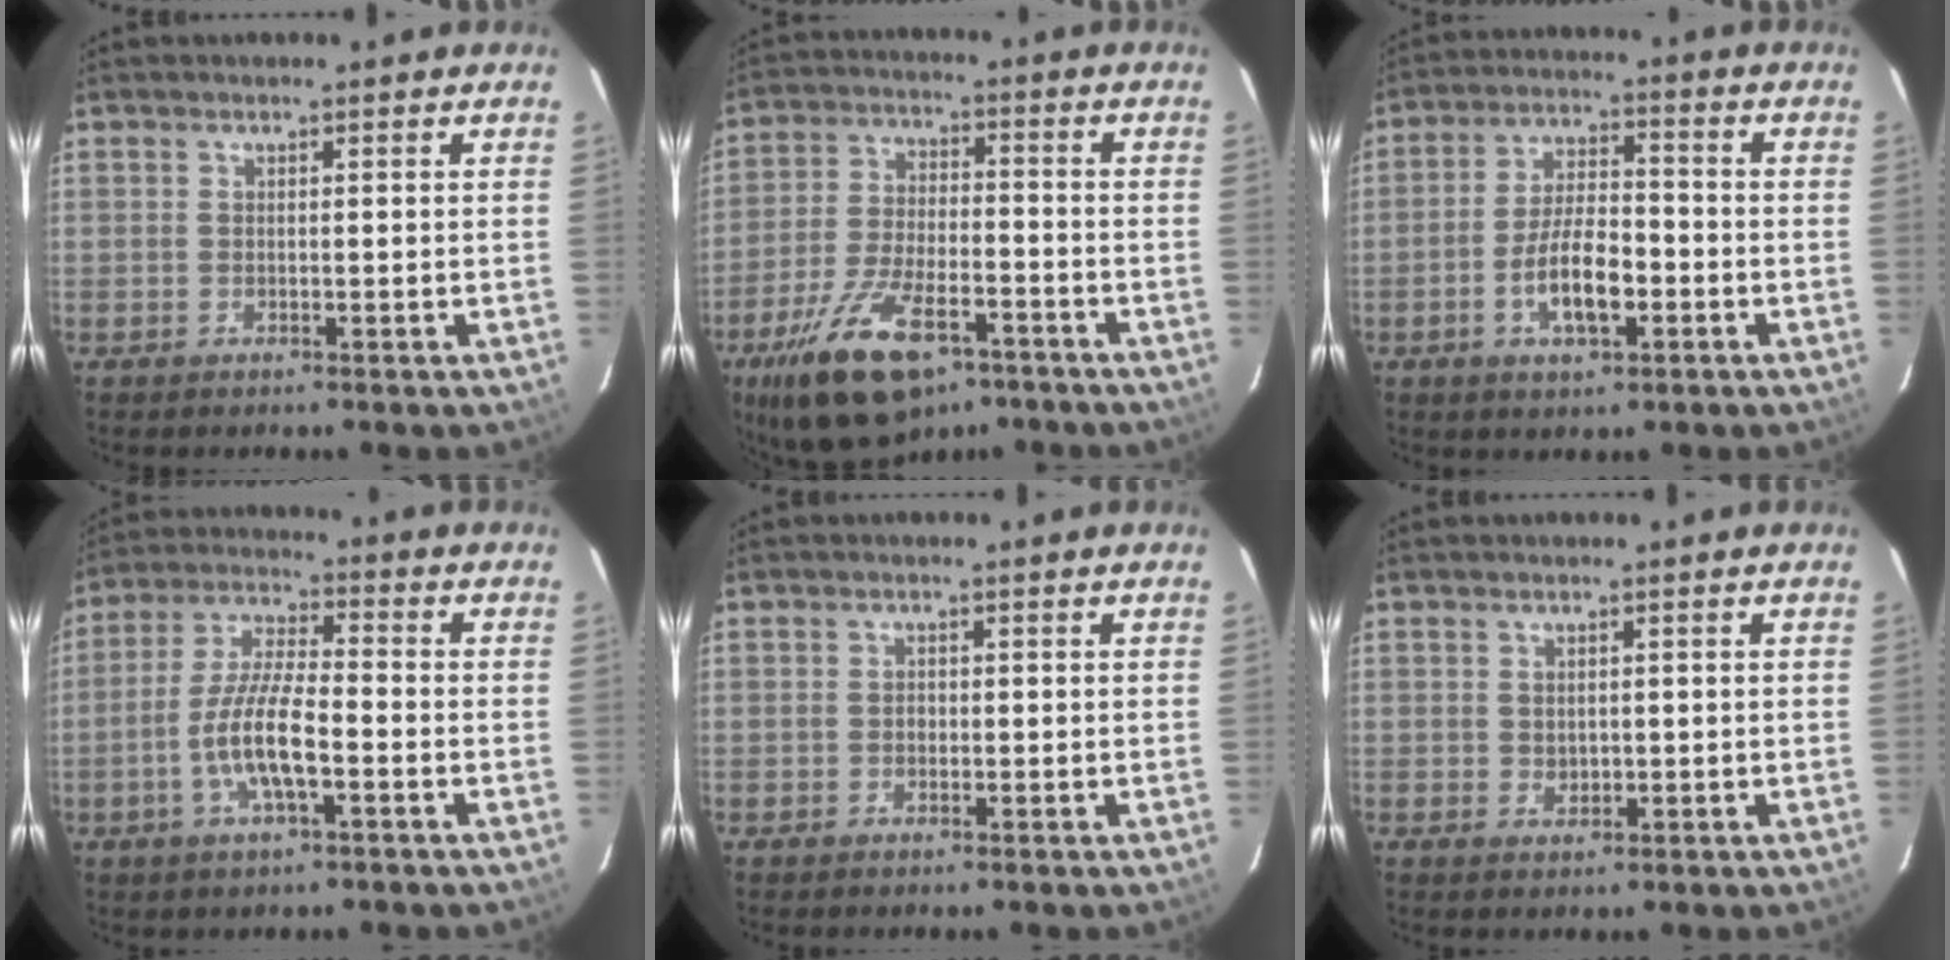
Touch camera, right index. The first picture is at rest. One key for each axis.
{"total": 18.1, "fx": -11.1, "fy": 7.8, "fz": 11.9, "tx": -0.246, "ty": -0.028, "tz": -0.189}
{"total": 9.1, "fx": -3.3, "fy": 3.6, "fz": 7.6, "tx": -0.154, "ty": 0.004, "tz": -0.055}
{"total": 10.1, "fx": -3.6, "fy": 2.6, "fz": 9.1, "tx": -0.186, "ty": 0.002, "tz": -0.067}
{"total": 0.8, "fx": -0.3, "fy": 0.7, "fz": 0.2, "tx": -0.003, "ty": 0.001, "tz": -0.004}
{"total": 1.4, "fx": 0.2, "fy": 1.3, "fz": 0.6, "tx": -0.007, "ty": 0.003, "tz": 0.006}